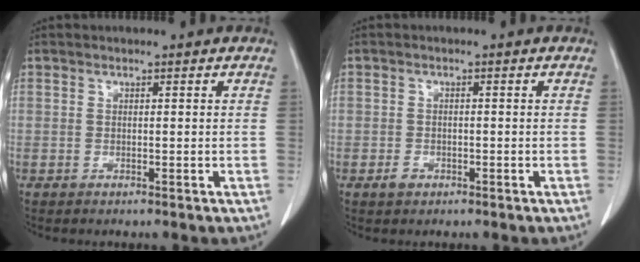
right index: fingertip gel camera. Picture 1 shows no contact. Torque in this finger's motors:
{"motor_torque": [-0.23, -0.05, -0.80, -0.21]}